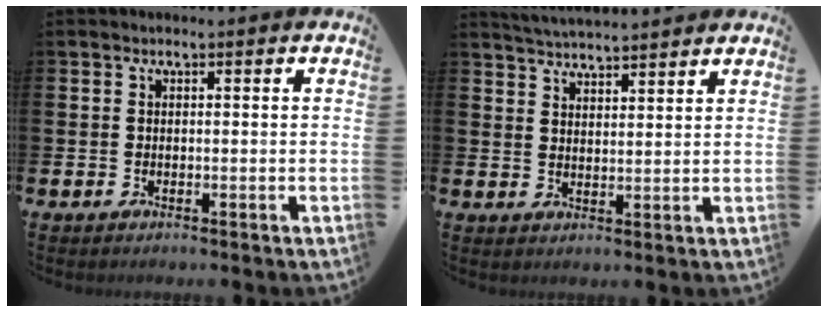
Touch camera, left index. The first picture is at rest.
{"total": 4.2, "force": [4.2, -0.1, 0.0], "torque": [-0.014, -0.022, 0.077]}